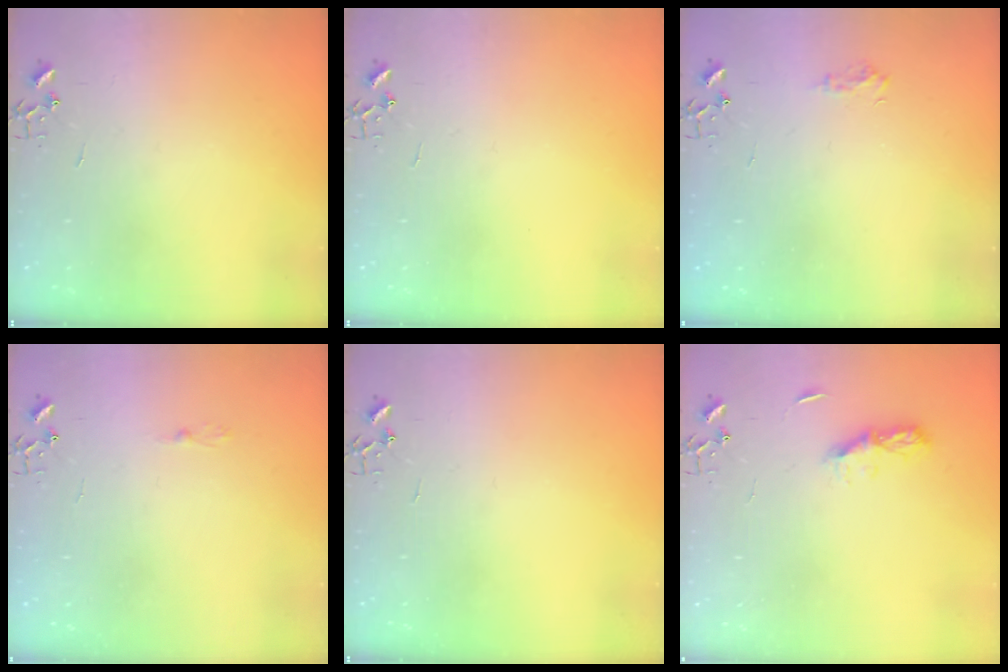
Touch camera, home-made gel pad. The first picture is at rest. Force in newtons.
{"total": 0.0}
{"total": 6.6, "press": 6.6, "slide": 0.8}
{"total": 2.5, "press": 2.5, "slide": 0.3}
{"total": 0.0}
{"total": 6.4, "press": 6.3, "slide": 0.7}